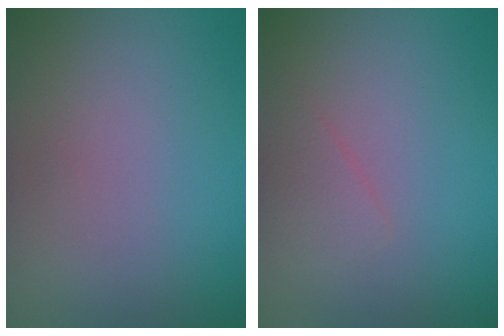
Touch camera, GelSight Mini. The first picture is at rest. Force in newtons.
{"total": 1.4, "press": 1.4, "slide": 0.0}